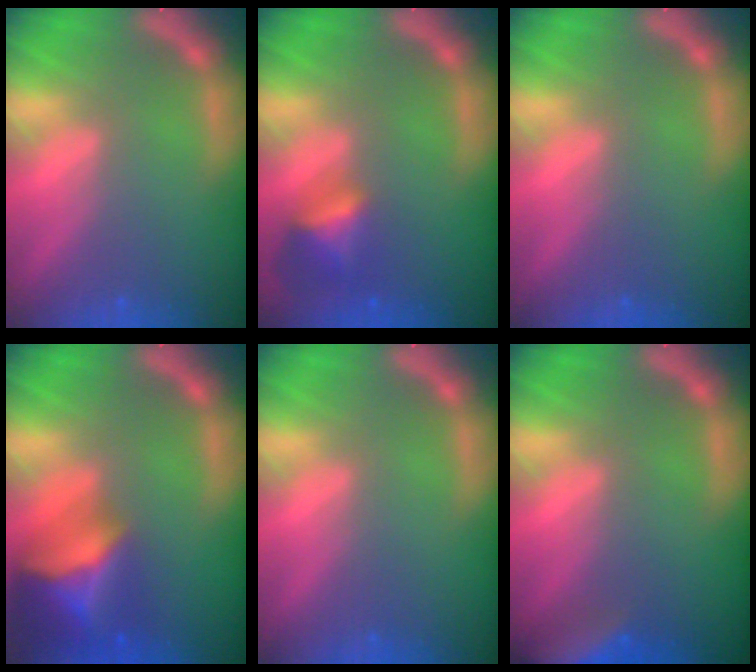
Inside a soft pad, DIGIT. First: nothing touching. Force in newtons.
{"total": 3.5}
{"total": 0.0}
{"total": 8.9}
{"total": 0.0}
{"total": 7.5}